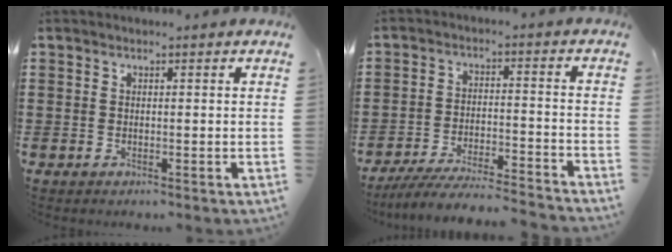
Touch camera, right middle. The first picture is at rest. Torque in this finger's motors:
{"motor_torque": [1.60, 0.07, 0.18, 0.14]}